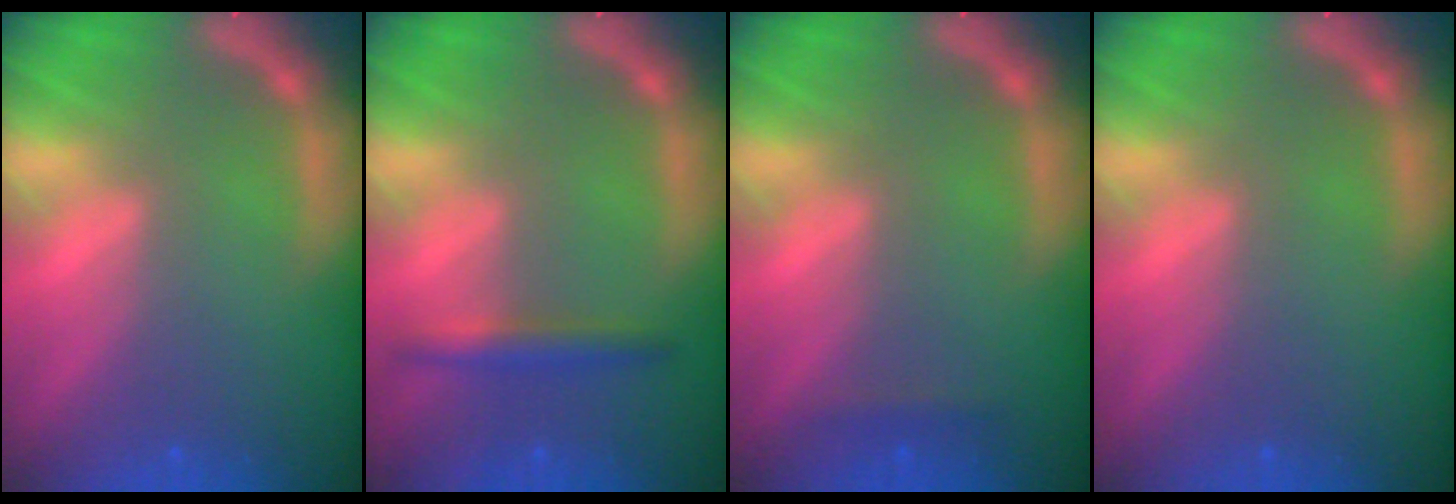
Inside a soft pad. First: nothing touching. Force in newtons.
{"total": 2.4}
{"total": 0.9}
{"total": 0.0}